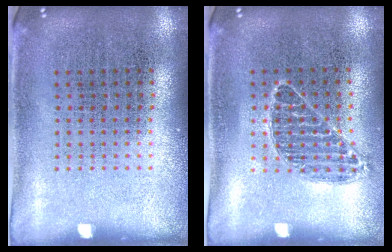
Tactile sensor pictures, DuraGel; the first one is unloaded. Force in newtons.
{"total": 0.6, "press": 0.6, "slide": 0.1}